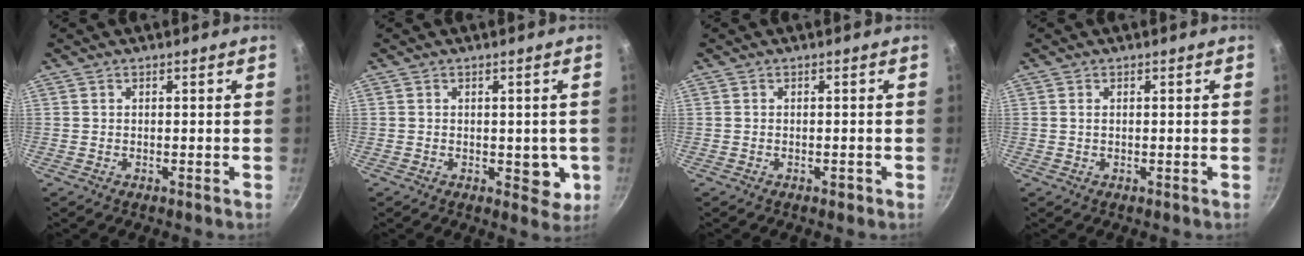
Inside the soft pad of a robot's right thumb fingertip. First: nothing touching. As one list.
[{"total": 4.9, "force": [-0.7, 3.1, 3.8], "torque": [-0.021, -0.003, -0.006]}, {"total": 0.8, "force": [-0.5, 0.4, 0.5], "torque": [-0.006, 0.003, -0.004]}, {"total": 0.8, "force": [0.2, 0.5, 0.6], "torque": [-0.012, 0.001, 0.003]}]